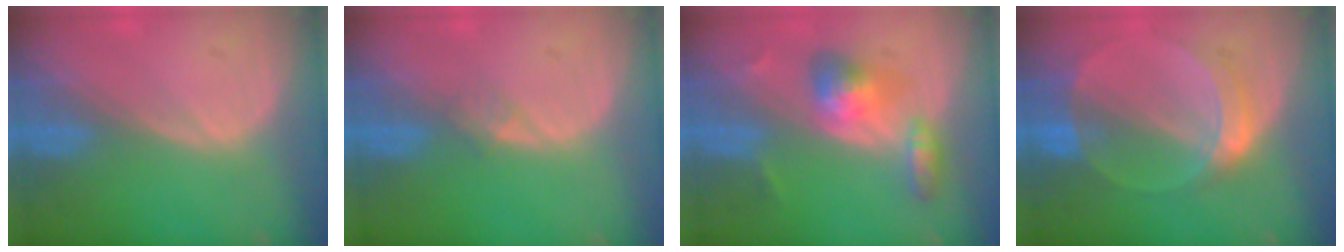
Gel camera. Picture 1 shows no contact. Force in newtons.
{"total": 1.1, "press": 1.0, "slide": 0.1}
{"total": 5.7, "press": 5.6, "slide": 1.0}
{"total": 6.1, "press": 5.6, "slide": 2.4}